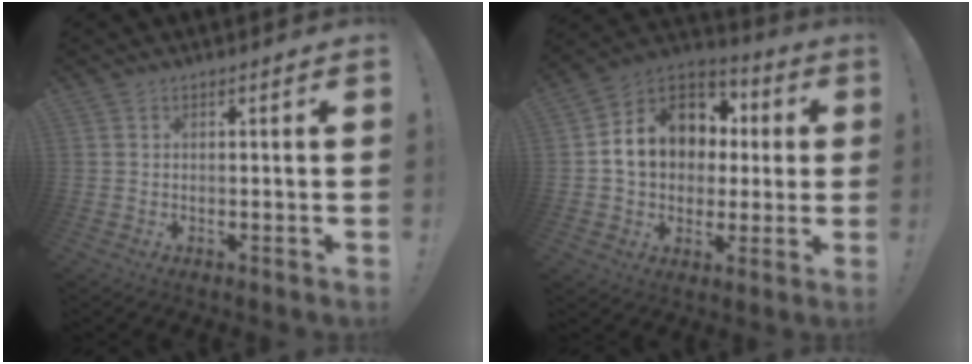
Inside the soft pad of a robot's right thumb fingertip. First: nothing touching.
{"total": 15.0, "force": [2.8, 12.3, 8.2], "torque": [-0.112, -0.003, 0.063]}